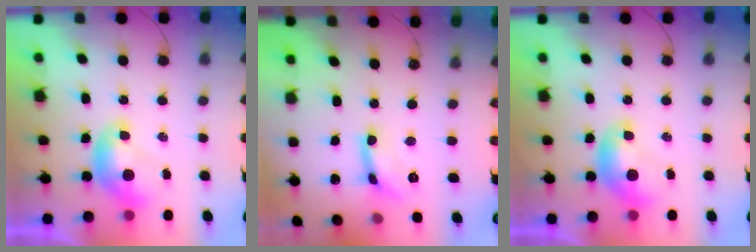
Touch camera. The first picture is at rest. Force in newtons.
{"total": 1.3, "press": 1.3, "slide": 0.2}
{"total": 0.0}